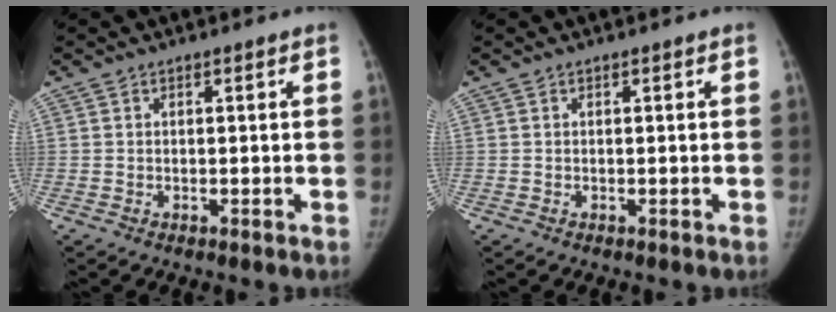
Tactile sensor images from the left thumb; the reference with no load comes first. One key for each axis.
{"total": 0.0}